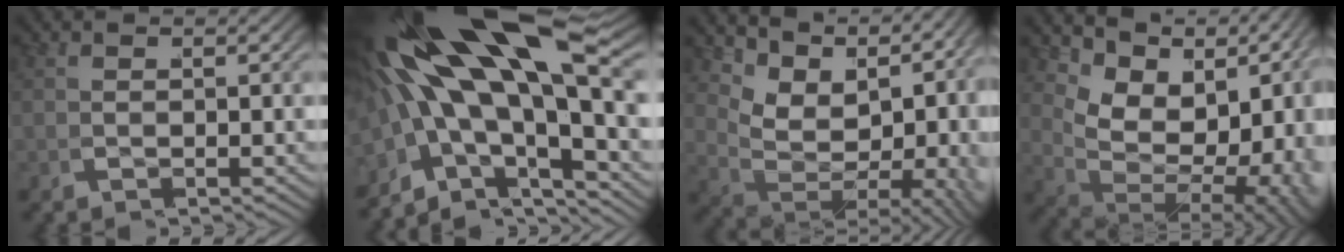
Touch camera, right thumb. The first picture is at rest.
{"total": 15.5, "force": [-0.4, 9.5, 12.3], "torque": [-0.245, -0.025, -0.001]}
{"total": 11.0, "force": [1.3, 7.2, 8.2], "torque": [-0.139, -0.017, 0.030]}
{"total": 14.8, "force": [0.6, 10.0, 10.9], "torque": [-0.185, -0.028, 0.026]}